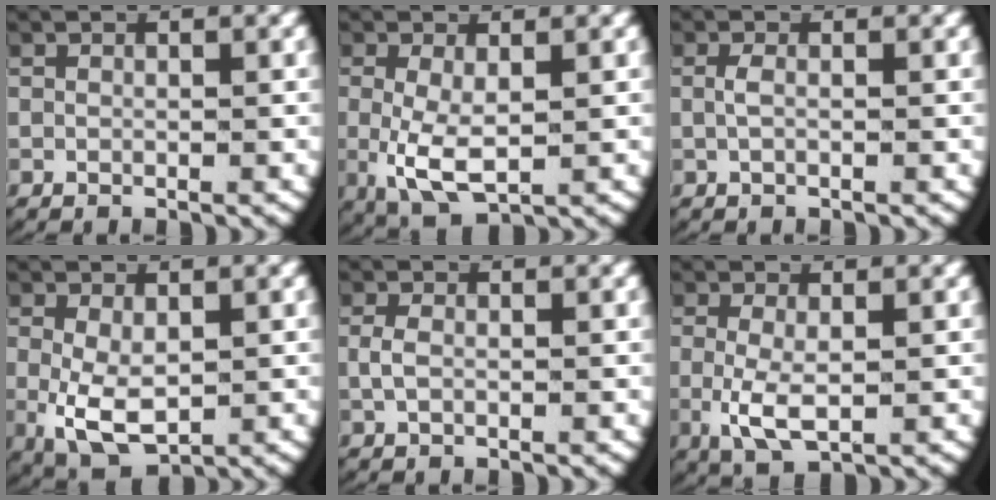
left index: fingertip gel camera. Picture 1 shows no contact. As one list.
[{"total": 5.3, "force": [-1.0, 2.8, 4.3], "torque": [-0.099, -0.028, -0.002]}, {"total": 0.8, "force": [-0.2, 0.1, 0.8], "torque": [-0.028, -0.006, 0.001]}, {"total": 5.5, "force": [-1.5, 3.5, 4.0], "torque": [-0.094, -0.036, -0.004]}, {"total": 1.1, "force": [-0.1, 0.6, 1.0], "torque": [-0.036, -0.006, 0.003]}, {"total": 3.8, "force": [-0.6, 1.7, 3.3], "torque": [-0.077, -0.018, 0.000]}]